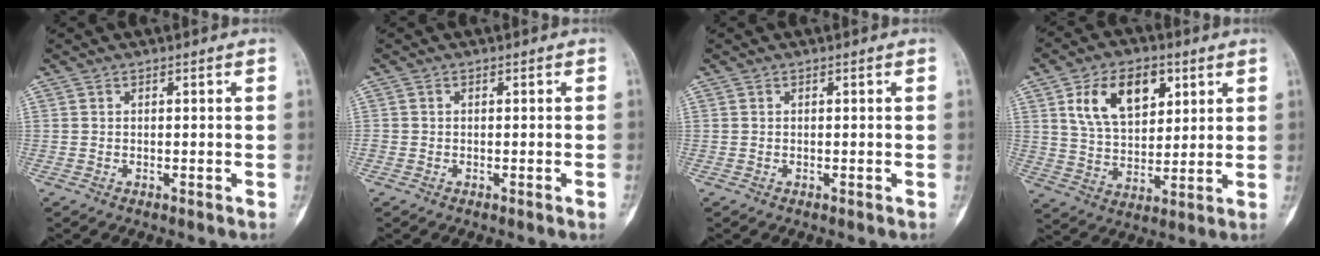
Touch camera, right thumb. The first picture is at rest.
{"total": 0.9, "force": [-0.5, 0.1, 0.8], "torque": [-0.012, -0.001, -0.009]}
{"total": 0.0}
{"total": 13.6, "force": [5.6, 8.4, 9.2], "torque": [-0.125, -0.016, 0.106]}